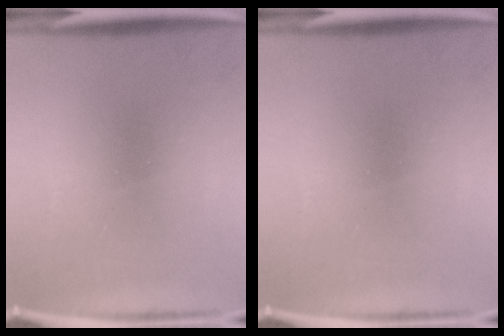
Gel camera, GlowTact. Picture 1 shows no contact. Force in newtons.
{"total": 0.0}